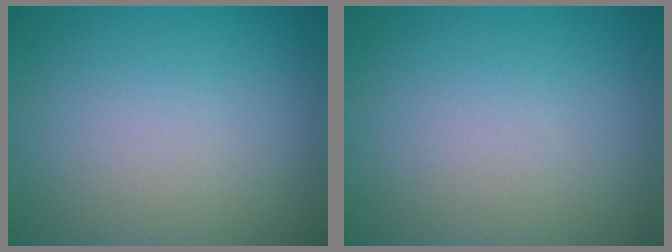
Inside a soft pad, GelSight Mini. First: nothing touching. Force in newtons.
{"total": 0.0}